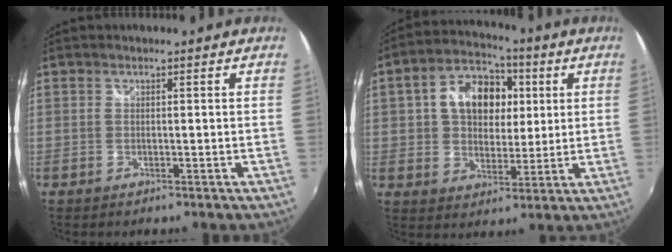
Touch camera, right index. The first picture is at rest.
{"total": 13.9, "force": [3.2, 9.9, 9.3], "torque": [-0.182, 0.038, 0.056]}